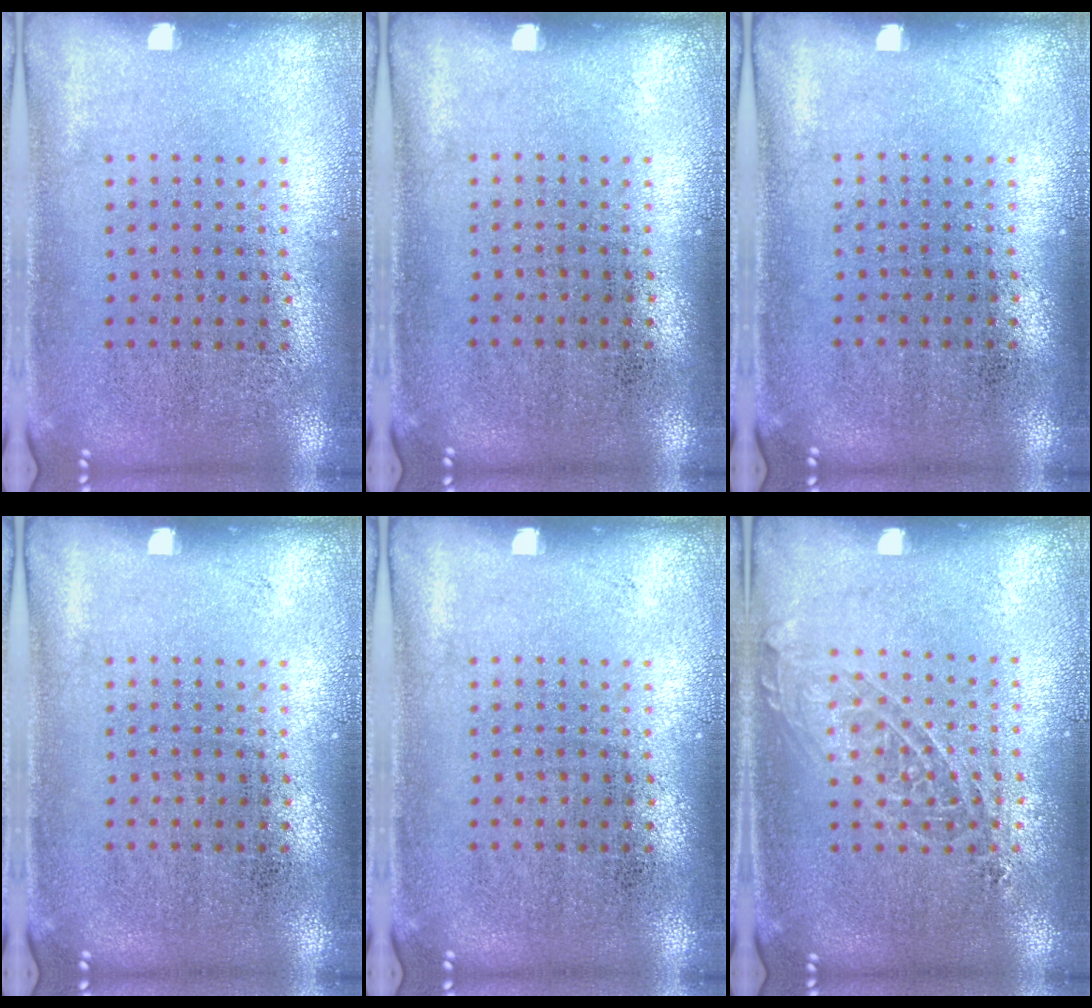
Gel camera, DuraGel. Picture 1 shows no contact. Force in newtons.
{"total": 0.0}
{"total": 0.0}
{"total": 0.0}
{"total": 0.0}
{"total": 1.3, "press": 1.1, "slide": 0.5}